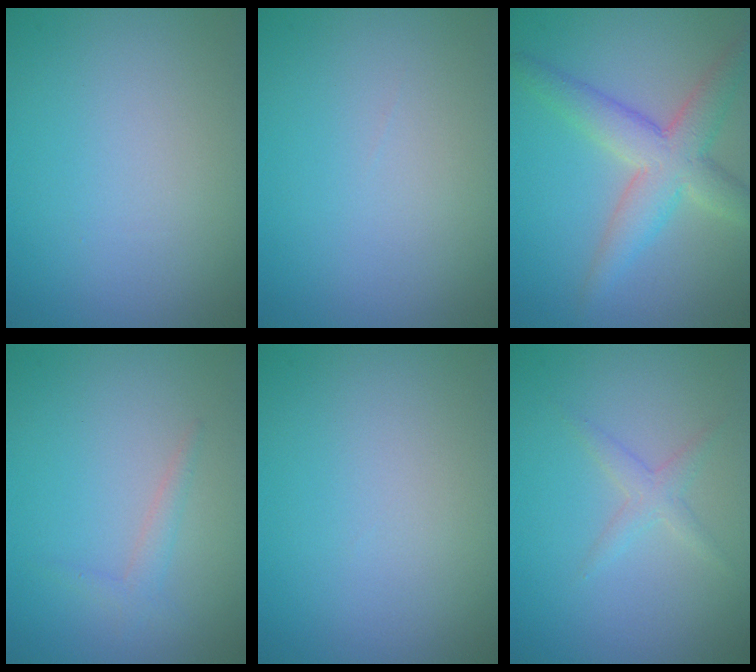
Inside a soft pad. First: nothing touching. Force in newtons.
{"total": 0.0}
{"total": 4.2, "press": 4.2, "slide": 0.4}
{"total": 1.3, "press": 1.3, "slide": 0.1}
{"total": 0.0}
{"total": 1.6, "press": 1.6, "slide": 0.1}